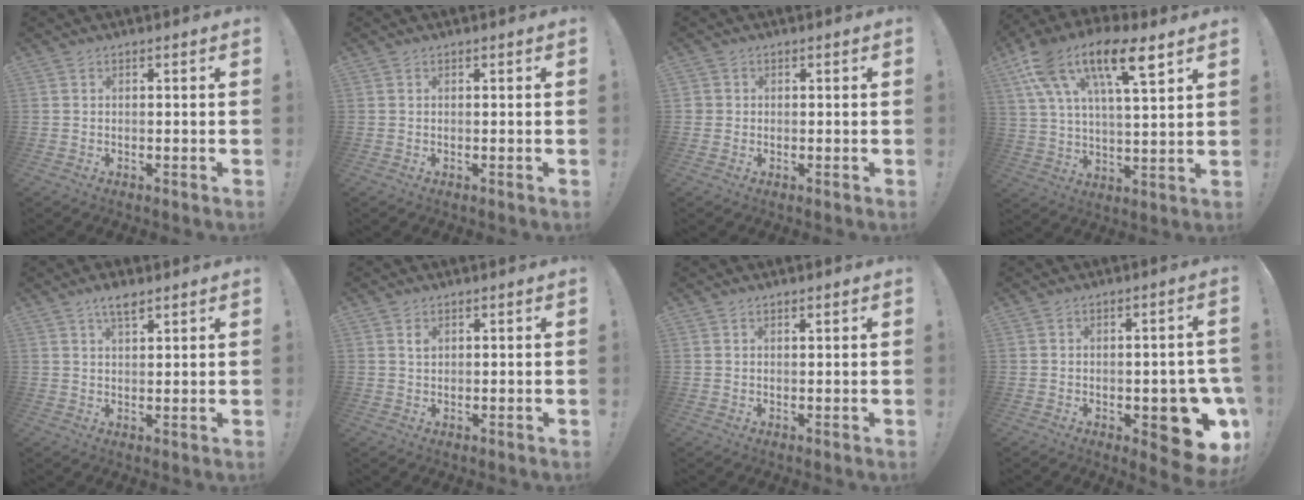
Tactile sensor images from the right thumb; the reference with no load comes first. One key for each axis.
{"total": 0.0}
{"total": 1.5, "fx": 0.3, "fy": 1.5, "fz": 0.2, "tx": -0.010, "ty": 0.005, "tz": 0.007}
{"total": 17.6, "fx": 10.2, "fy": 6.4, "fz": 12.9, "tx": -0.235, "ty": -0.049, "tz": 0.171}
{"total": 4.6, "fx": 3.2, "fy": 1.4, "fz": 3.0, "tx": -0.046, "ty": -0.017, "tz": 0.053}
{"total": 1.5, "fx": 0.8, "fy": 1.0, "fz": 0.7, "tx": -0.002, "ty": -0.004, "tz": 0.012}
{"total": 0.8, "fx": 0.7, "fy": 0.3, "fz": 0.3, "tx": -0.001, "ty": -0.003, "tz": 0.012}
{"total": 12.7, "fx": -4.2, "fy": 6.0, "fz": 10.3, "tx": -0.098, "ty": 0.021, "tz": -0.055}